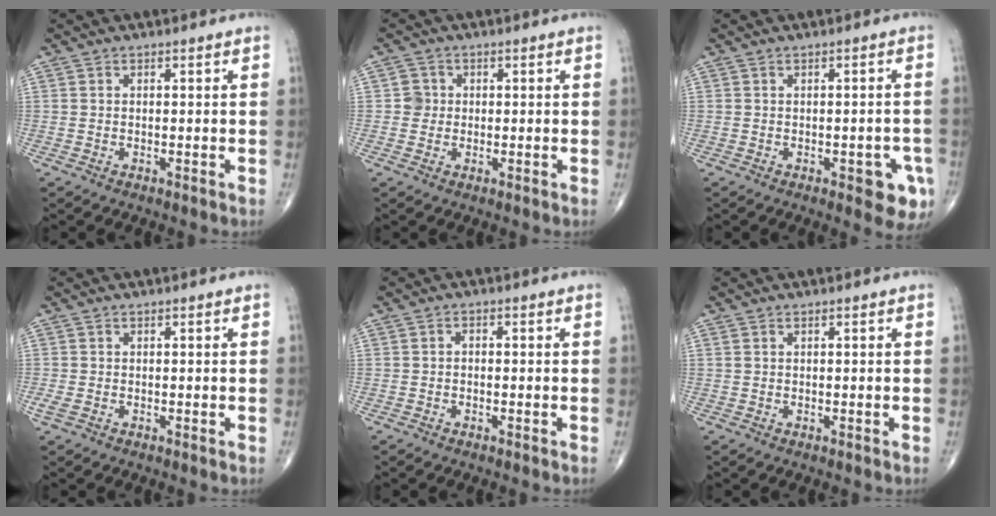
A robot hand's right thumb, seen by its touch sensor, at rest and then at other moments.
{"total": 2.5, "force": [0.1, 2.4, 0.4], "torque": [0.012, 0.006, -0.002]}
{"total": 6.4, "force": [-2.5, 2.7, 5.2], "torque": [-0.039, 0.004, -0.024]}
{"total": 1.5, "force": [-0.2, 1.0, 1.1], "torque": [-0.030, -0.005, -0.005]}
{"total": 0.8, "force": [-0.2, 0.6, 0.6], "torque": [-0.005, 0.003, -0.006]}
{"total": 0.5, "force": [0.4, 0.2, 0.3], "torque": [-0.009, 0.007, 0.010]}